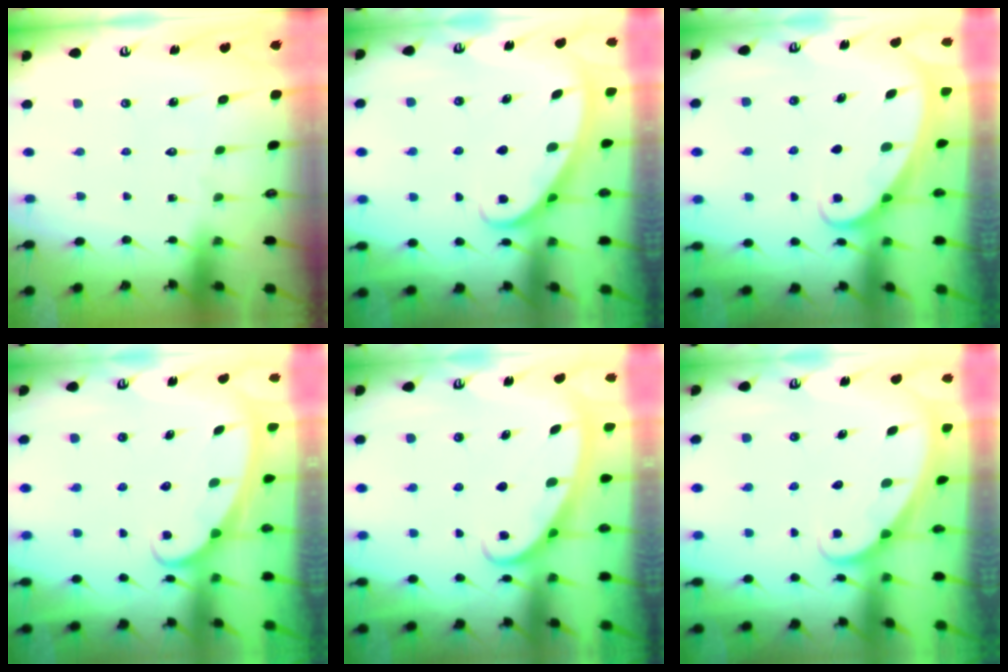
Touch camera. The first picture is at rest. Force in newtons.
{"total": 3.1, "press": 3.1, "slide": 0.1}
{"total": 1.8, "press": 1.8, "slide": 0.1}
{"total": 2.4, "press": 2.4, "slide": 0.4}
{"total": 2.7, "press": 2.6, "slide": 0.4}
{"total": 1.7, "press": 1.7, "slide": 0.1}